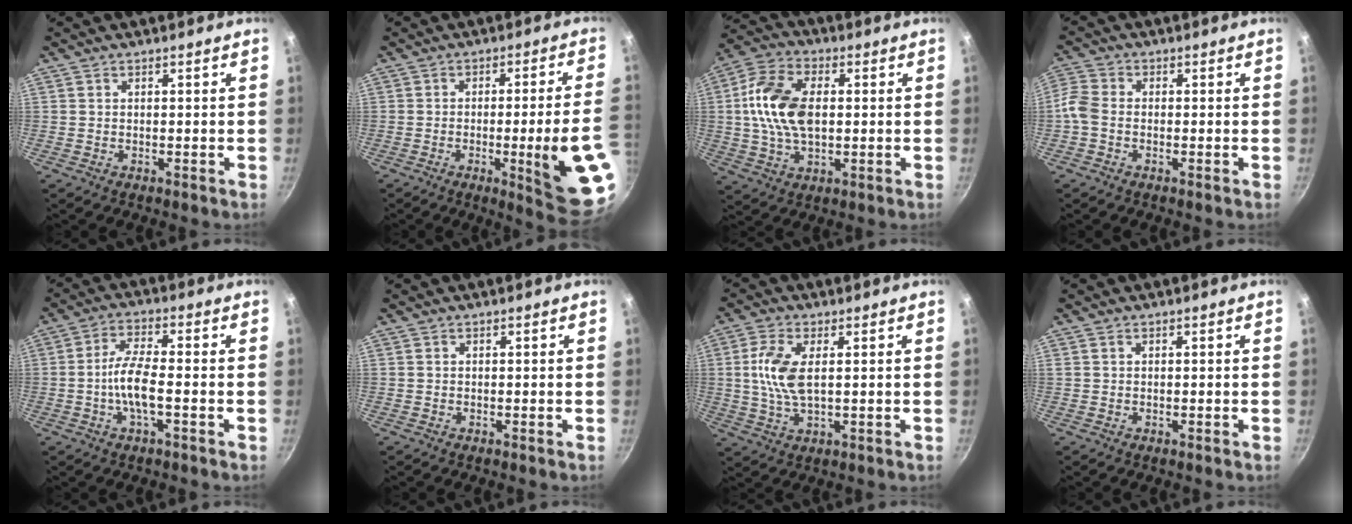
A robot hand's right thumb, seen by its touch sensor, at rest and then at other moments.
{"total": 16.0, "force": [-3.9, 1.7, 15.5], "torque": [-0.195, 0.009, -0.044]}
{"total": 13.9, "force": [1.1, 8.4, 11.0], "torque": [-0.199, 0.016, 0.013]}
{"total": 7.1, "force": [-2.1, 5.3, 4.2], "torque": [-0.097, 0.026, -0.062]}
{"total": 7.0, "force": [-1.7, 1.9, 6.5], "torque": [-0.133, 0.019, -0.040]}
{"total": 0.0}
{"total": 8.0, "force": [1.2, 3.6, 7.1], "torque": [-0.155, 0.001, 0.026]}
{"total": 0.0}